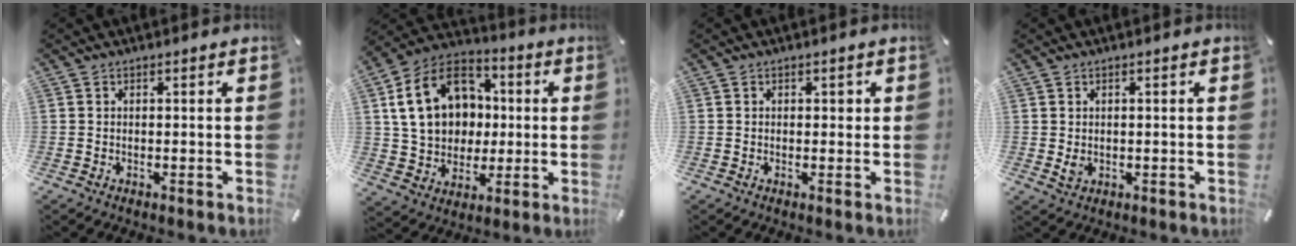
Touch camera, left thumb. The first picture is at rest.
{"total": 19.3, "force": [2.8, 15.7, 10.8], "torque": [-0.207, 0.008, 0.059]}
{"total": 1.1, "force": [0.2, 0.9, 0.6], "torque": [-0.004, 0.003, -0.001]}
{"total": 2.0, "force": [-0.1, 1.6, 1.3], "torque": [-0.031, -0.001, -0.004]}